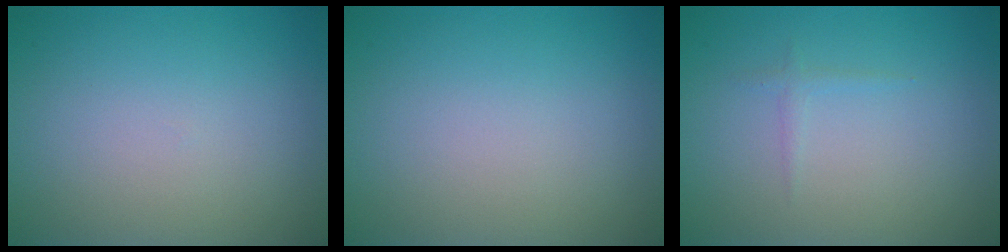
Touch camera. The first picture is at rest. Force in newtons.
{"total": 0.0}
{"total": 0.6, "press": 0.6, "slide": 0.0}